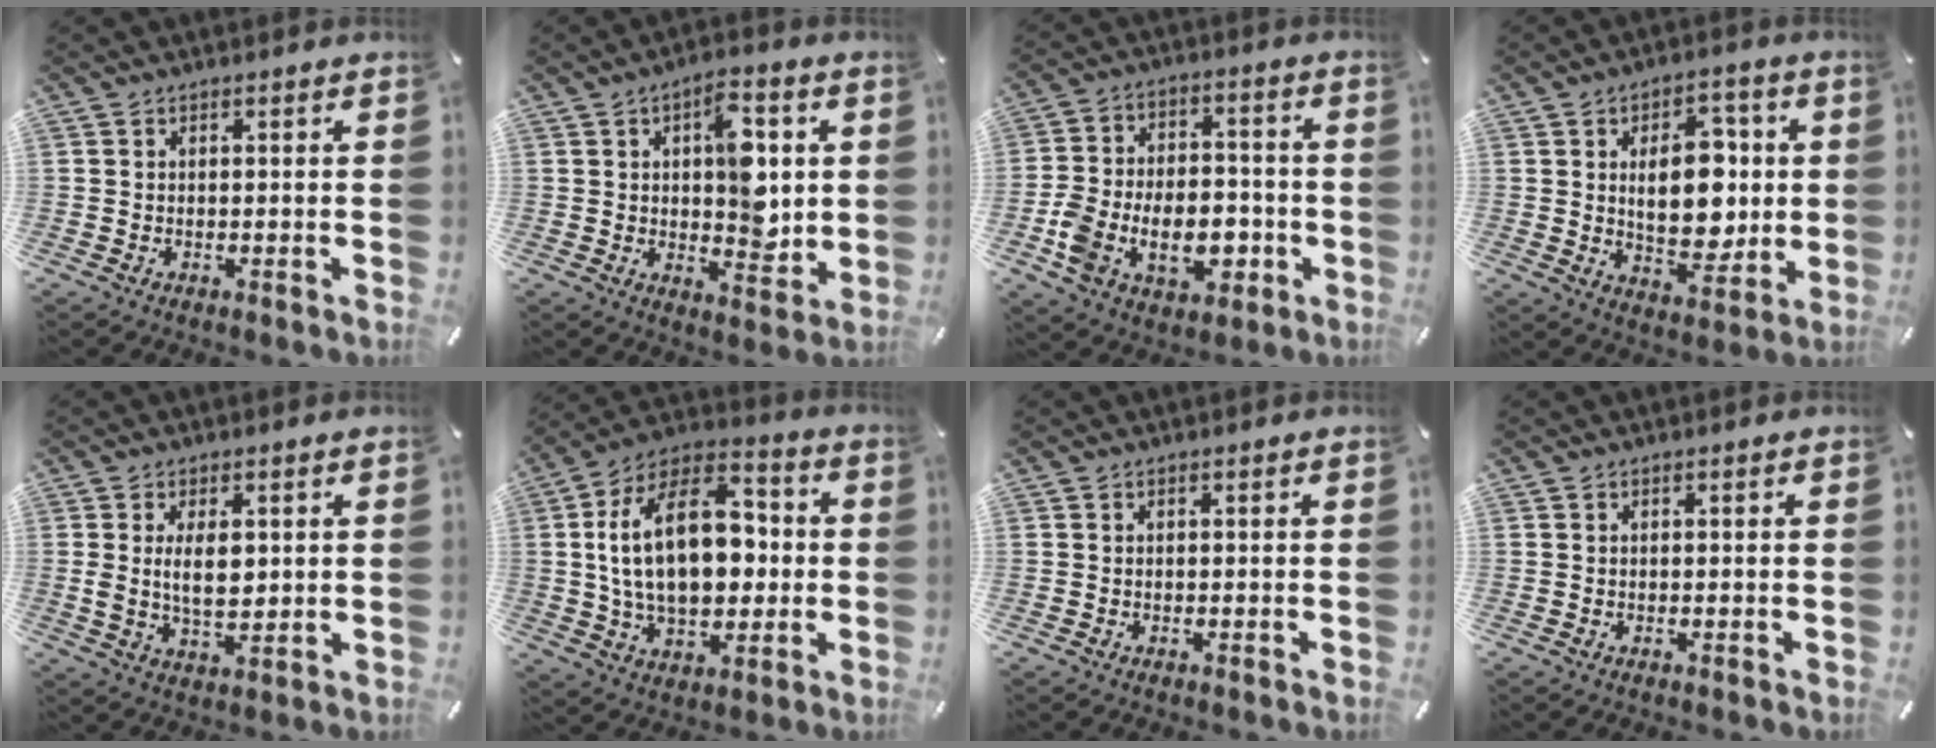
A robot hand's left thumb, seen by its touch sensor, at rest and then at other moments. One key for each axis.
{"total": 12.7, "fx": 2.0, "fy": 7.5, "fz": 10.0, "tx": -0.113, "ty": -0.006, "tz": 0.033}
{"total": 14.9, "fx": -4.9, "fy": 10.3, "fz": 9.6, "tx": -0.192, "ty": 0.016, "tz": -0.088}
{"total": 14.4, "fx": 1.8, "fy": 9.3, "fz": 10.8, "tx": -0.157, "ty": -0.003, "tz": 0.028}
{"total": 7.6, "fx": 1.4, "fy": 3.7, "fz": 6.4, "tx": -0.117, "ty": -0.009, "tz": 0.016}
{"total": 22.6, "fx": 1.2, "fy": 14.2, "fz": 17.6, "tx": -0.319, "ty": 0.007, "tz": 0.015}
{"total": 0.0}
{"total": 0.0}